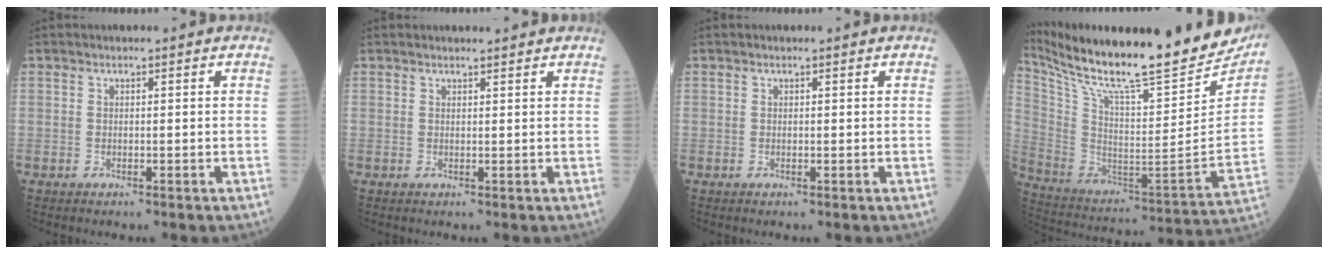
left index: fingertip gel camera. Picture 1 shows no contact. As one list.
[{"total": 2.4, "force": [2.3, 0.2, 0.5], "torque": [-0.011, 0.008, 0.029]}, {"total": 0.0}, {"total": 31.3, "force": [27.5, 4.8, 14.2], "torque": [-0.275, -0.089, 0.405]}]